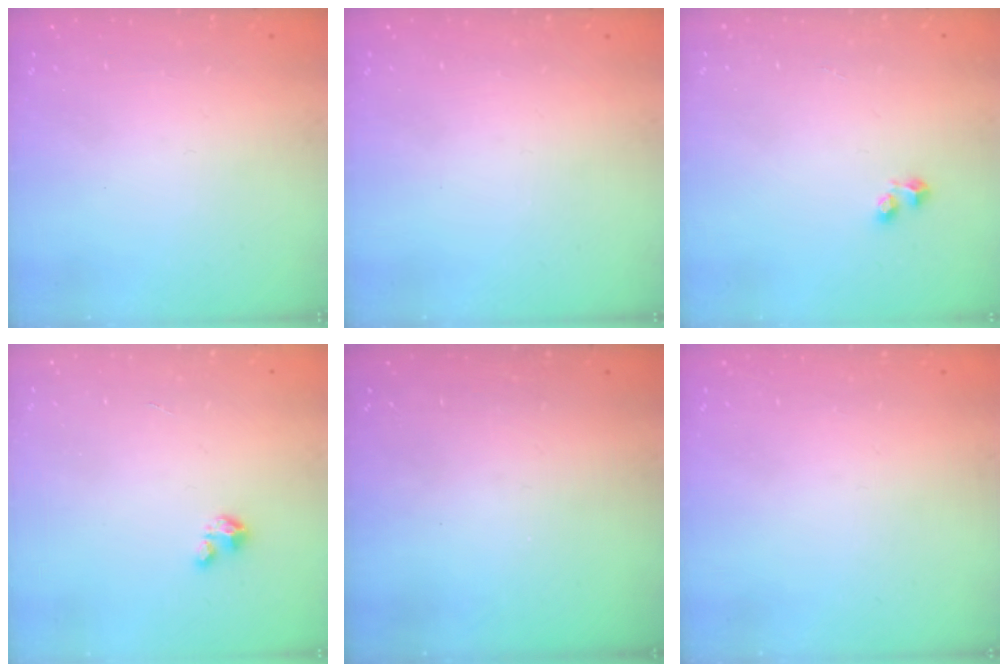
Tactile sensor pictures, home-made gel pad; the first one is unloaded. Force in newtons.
{"total": 0.0}
{"total": 1.7, "press": 1.6, "slide": 0.6}
{"total": 2.7, "press": 2.7, "slide": 0.2}
{"total": 0.0}
{"total": 0.0}